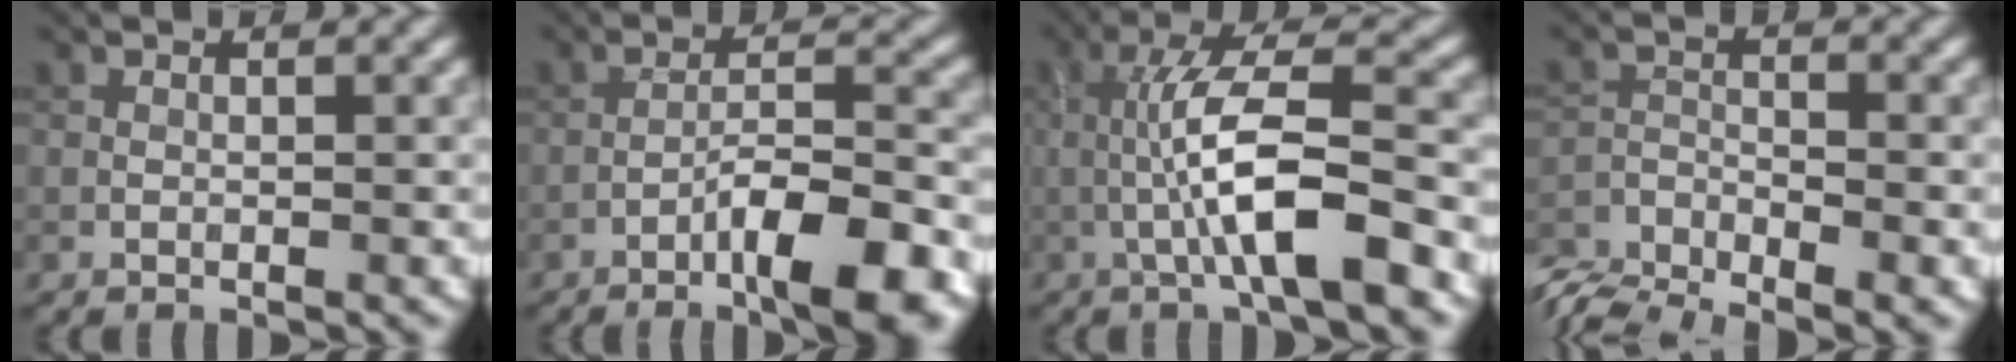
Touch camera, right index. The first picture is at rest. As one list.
[{"total": 7.6, "force": [-4.3, 1.3, 6.1], "torque": [-0.095, 0.015, -0.068]}, {"total": 7.3, "force": [-1.8, 1.2, 7.0], "torque": [-0.126, 0.014, -0.035]}, {"total": 4.4, "force": [-3.6, 1.2, 2.2], "torque": [-0.040, -0.011, -0.074]}]